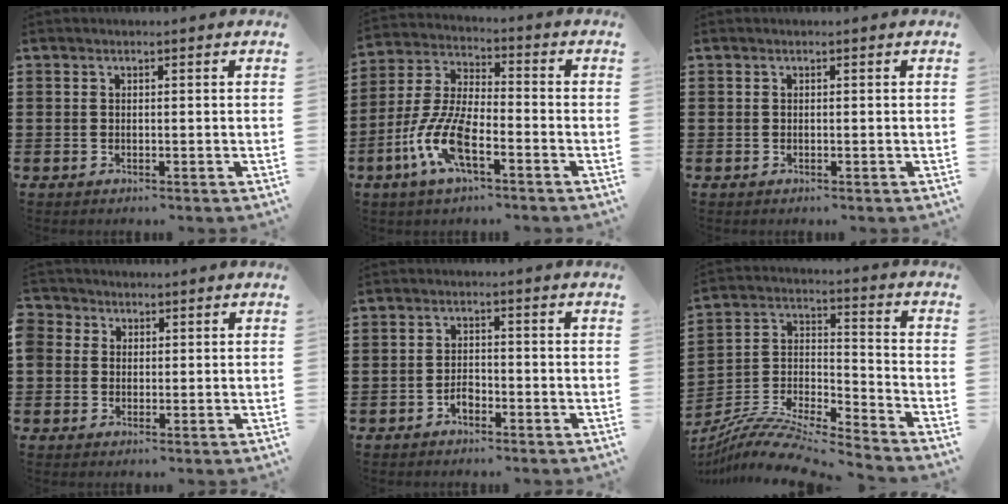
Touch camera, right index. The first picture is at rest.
{"total": 9.7, "force": [-4.5, 3.4, 7.9], "torque": [-0.198, -0.011, -0.090]}
{"total": 0.0}
{"total": 2.4, "force": [0.7, 2.2, -0.1], "torque": [-0.012, 0.013, 0.010]}
{"total": 2.3, "force": [-1.5, 1.3, 1.1], "torque": [-0.025, 0.002, -0.032]}
{"total": 10.1, "force": [-9.3, 1.3, 3.8], "torque": [-0.076, 0.012, -0.189]}